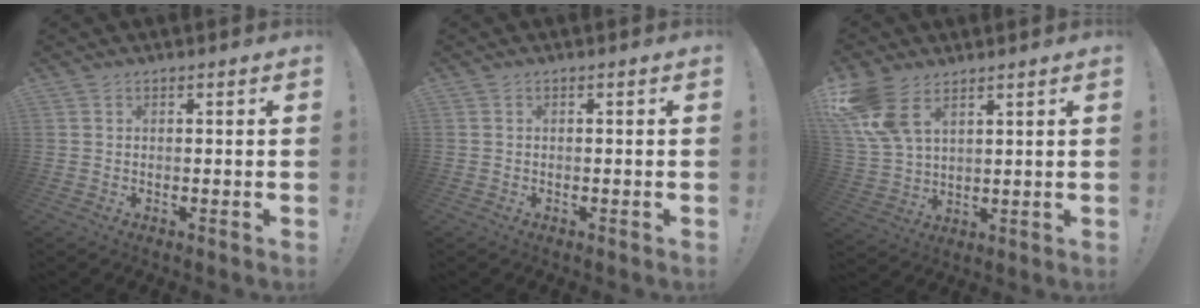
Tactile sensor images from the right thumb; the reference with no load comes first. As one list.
[{"total": 0.7, "force": [-0.4, 0.5, 0.0], "torque": [0.002, 0.002, -0.008]}, {"total": 11.5, "force": [6.7, 6.5, 6.8], "torque": [-0.141, -0.027, 0.134]}]